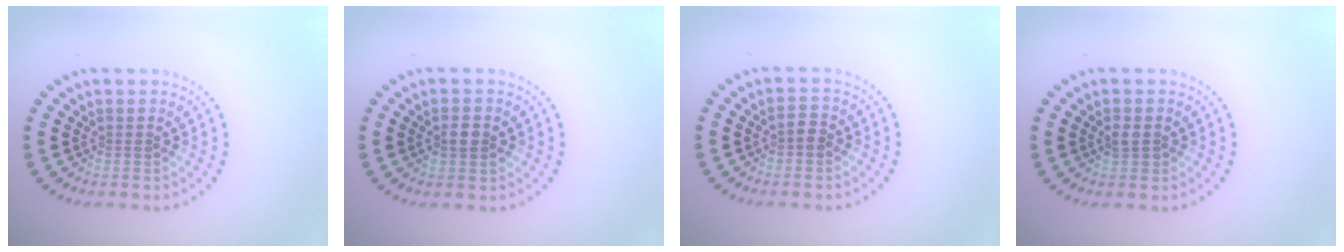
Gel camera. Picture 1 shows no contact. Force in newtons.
{"total": 2.3, "press": 2.3, "slide": 0.0}
{"total": 1.4, "press": 1.4, "slide": 0.3}
{"total": 1.3, "press": 1.2, "slide": 0.2}